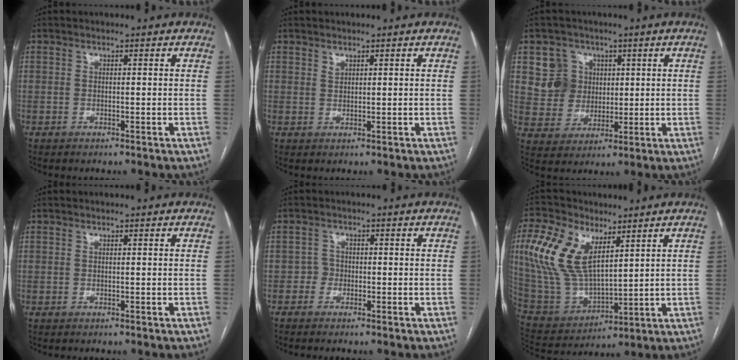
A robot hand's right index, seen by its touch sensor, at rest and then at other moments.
{"total": 0.8, "force": [0.7, 0.4, 0.3], "torque": [-0.005, -0.003, 0.014]}
{"total": 7.6, "force": [2.6, 7.1, 0.7], "torque": [-0.020, 0.024, 0.058]}
{"total": 0.0}
{"total": 1.5, "force": [-0.8, 1.3, 0.1], "torque": [0.010, 0.009, -0.019]}
{"total": 15.5, "force": [6.1, 8.0, 11.8], "torque": [-0.274, 0.016, 0.128]}